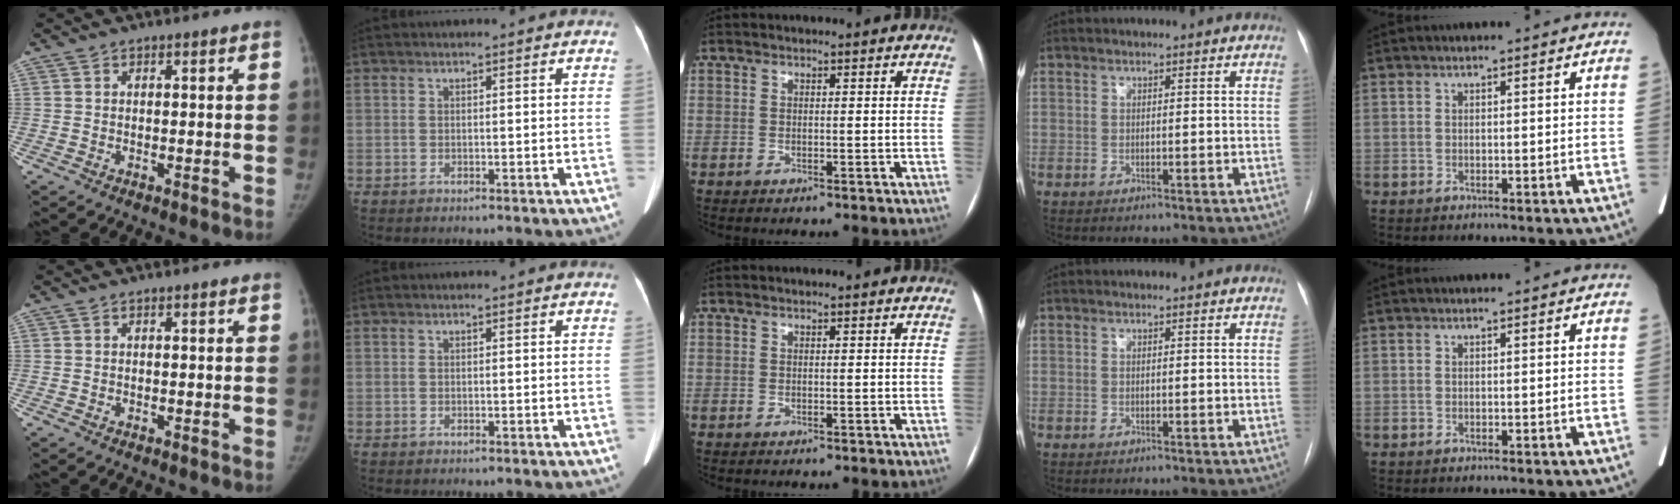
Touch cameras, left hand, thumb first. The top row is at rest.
{}